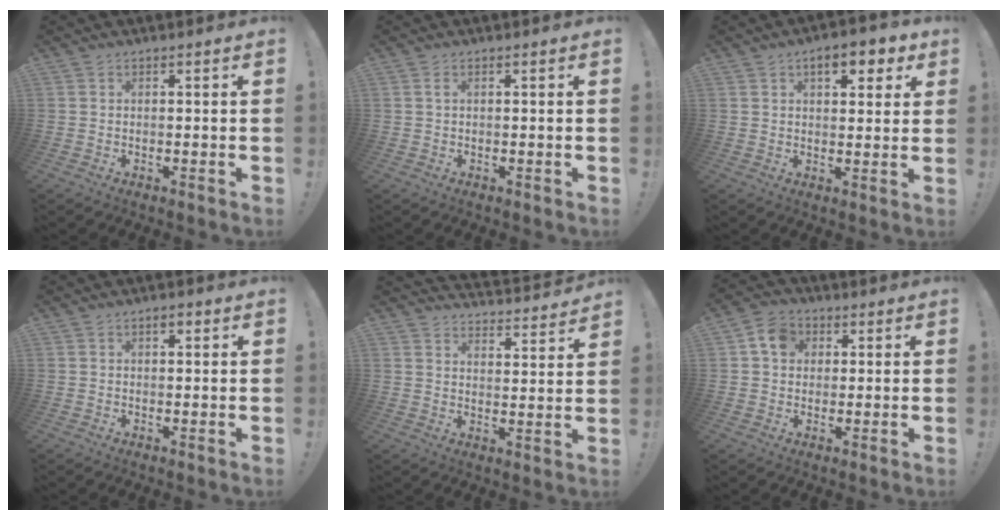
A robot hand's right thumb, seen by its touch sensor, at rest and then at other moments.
{"total": 0.8, "force": [0.1, 0.2, 0.8], "torque": [-0.018, 0.003, 0.001]}
{"total": 7.8, "force": [4.1, 3.5, 5.7], "torque": [-0.073, -0.008, 0.066]}
{"total": 1.8, "force": [0.8, 1.0, 1.2], "torque": [-0.015, 0.000, 0.011]}
{"total": 4.7, "force": [4.3, 1.4, 1.4], "torque": [-0.014, -0.047, 0.072]}
{"total": 7.6, "force": [2.2, 6.3, 3.6], "torque": [-0.050, 0.005, 0.042]}